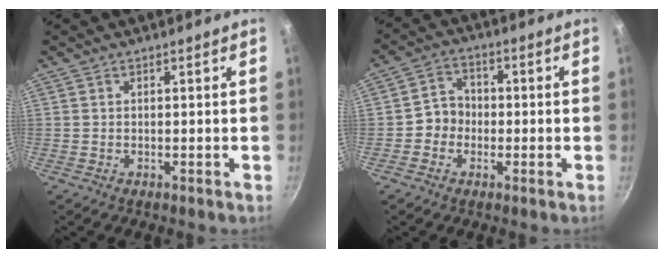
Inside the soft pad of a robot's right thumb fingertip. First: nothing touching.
{"total": 5.1, "force": [-1.0, 4.6, 2.0], "torque": [0.004, 0.018, -0.029]}